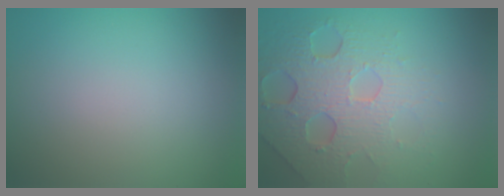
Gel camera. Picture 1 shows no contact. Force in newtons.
{"total": 7.3, "press": 5.1, "slide": 5.2}